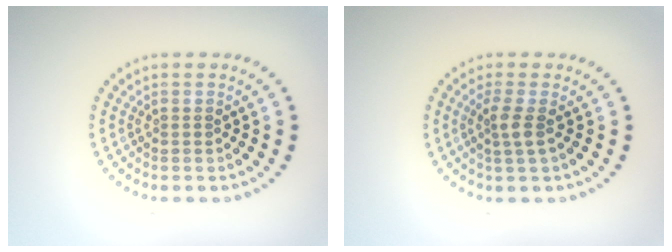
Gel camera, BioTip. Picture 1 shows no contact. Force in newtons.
{"total": 1.8, "press": 1.3, "slide": 1.1}